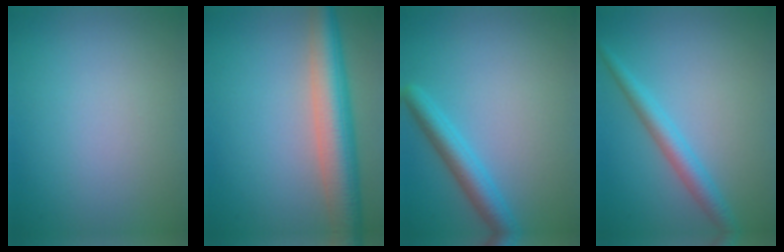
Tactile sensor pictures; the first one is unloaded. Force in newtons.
{"total": 6.9, "press": 6.9, "slide": 0.4}
{"total": 3.4, "press": 3.4, "slide": 0.2}
{"total": 2.9, "press": 2.9, "slide": 0.1}